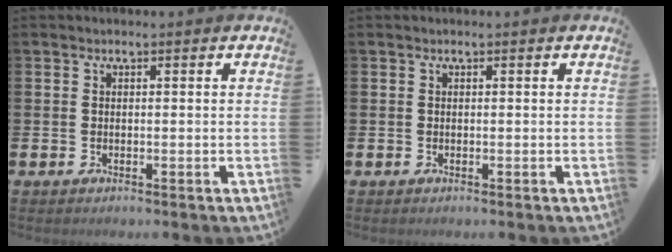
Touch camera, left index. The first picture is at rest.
{"total": 0.0}